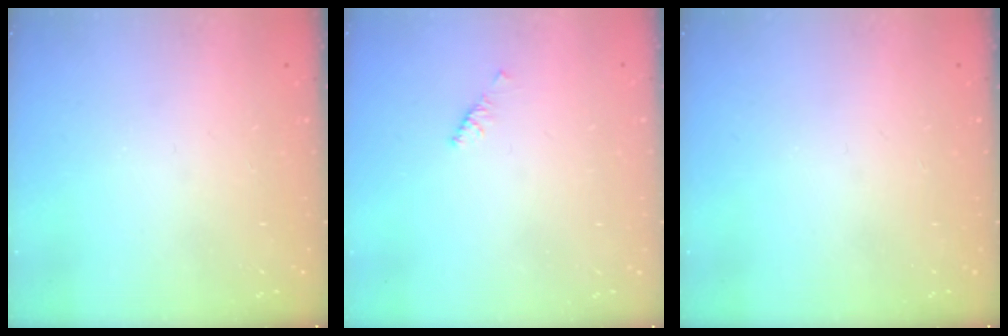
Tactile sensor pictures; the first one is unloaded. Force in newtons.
{"total": 2.1, "press": 2.0, "slide": 0.6}
{"total": 0.0}